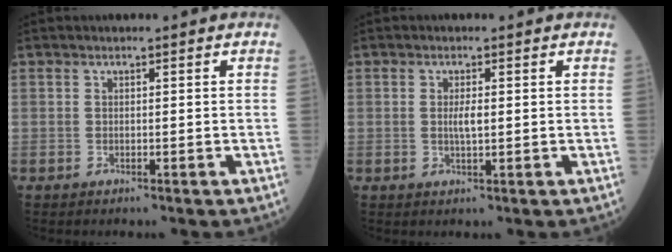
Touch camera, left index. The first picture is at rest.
{"total": 1.9, "force": [0.0, 0.3, 1.9], "torque": [-0.040, -0.005, 0.000]}